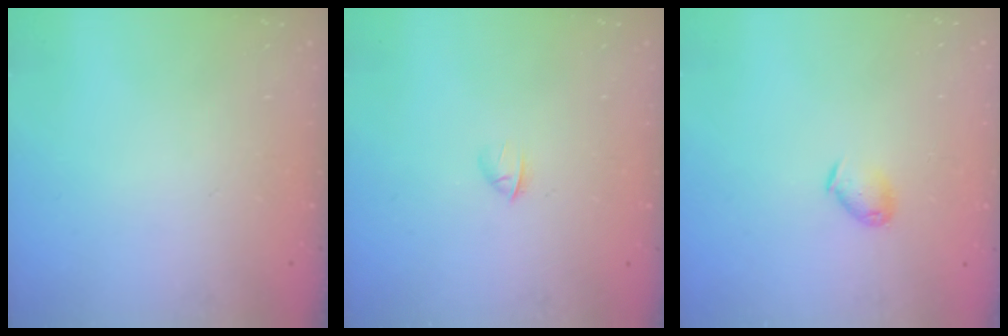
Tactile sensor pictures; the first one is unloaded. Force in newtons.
{"total": 1.7, "press": 1.6, "slide": 0.5}
{"total": 6.0, "press": 5.9, "slide": 1.1}